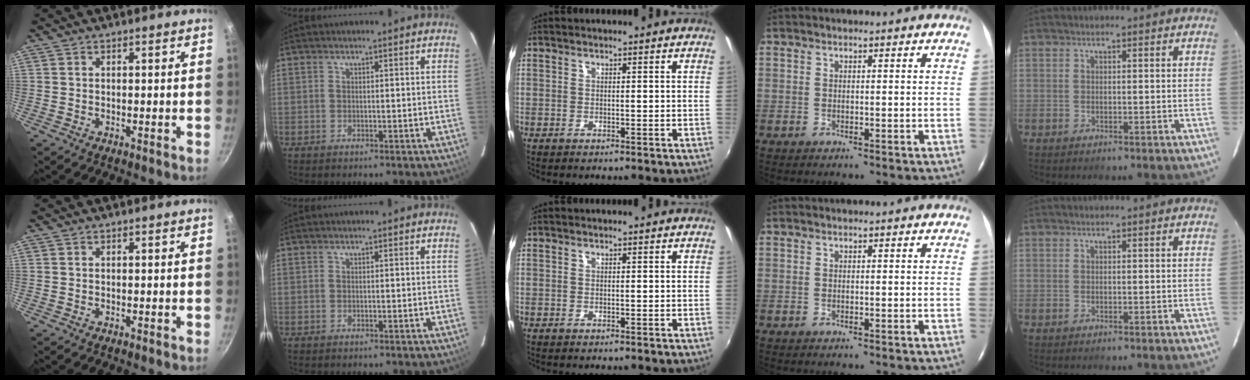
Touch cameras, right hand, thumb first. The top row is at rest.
{}